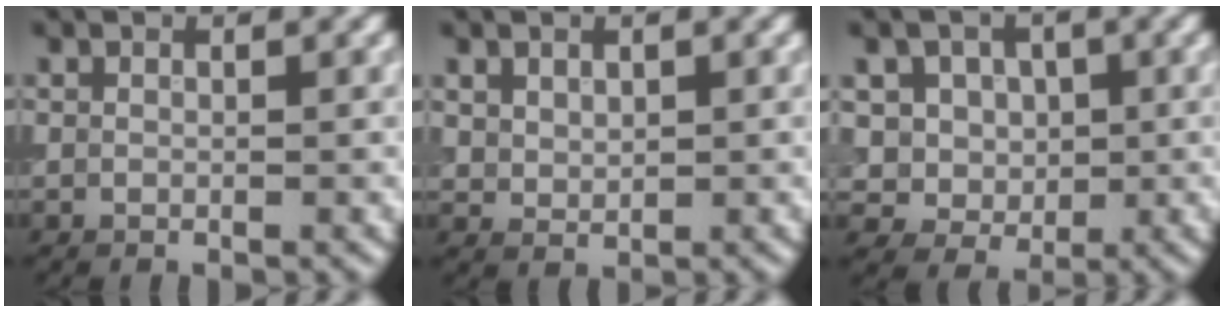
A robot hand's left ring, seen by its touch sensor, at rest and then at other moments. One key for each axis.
{"total": 1.5, "fx": 0.8, "fy": 1.1, "fz": 0.7, "tx": -0.013, "ty": -0.003, "tz": 0.020}
{"total": 4.9, "fx": 1.3, "fy": 4.2, "fz": 2.1, "tx": -0.033, "ty": 0.001, "tz": 0.020}